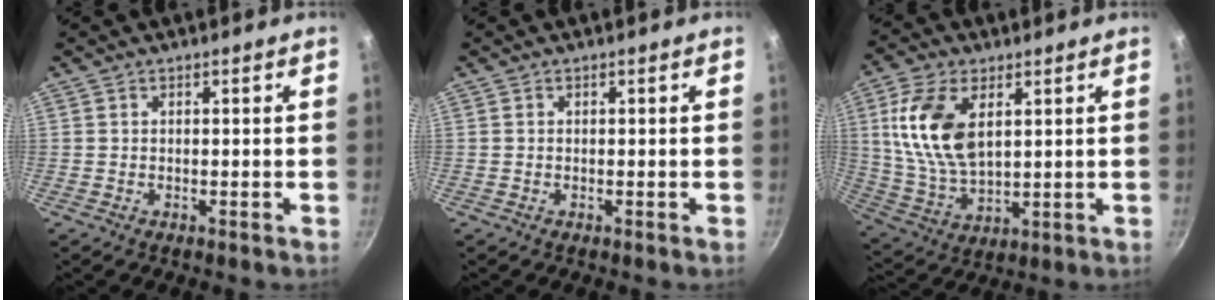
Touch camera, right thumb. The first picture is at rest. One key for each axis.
{"total": 0.0}
{"total": 14.8, "fx": 4.2, "fy": 8.2, "fz": 11.5, "tx": -0.215, "ty": -0.015, "tz": 0.092}